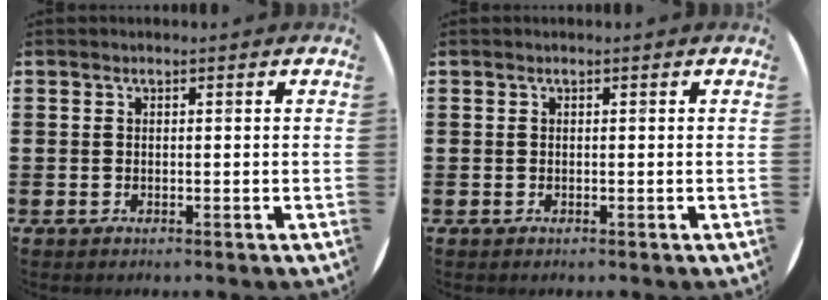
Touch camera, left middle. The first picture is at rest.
{"total": 0.0}